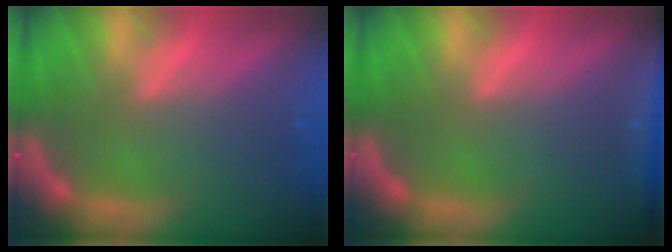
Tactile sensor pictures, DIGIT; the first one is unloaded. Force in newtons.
{"total": 3.5}